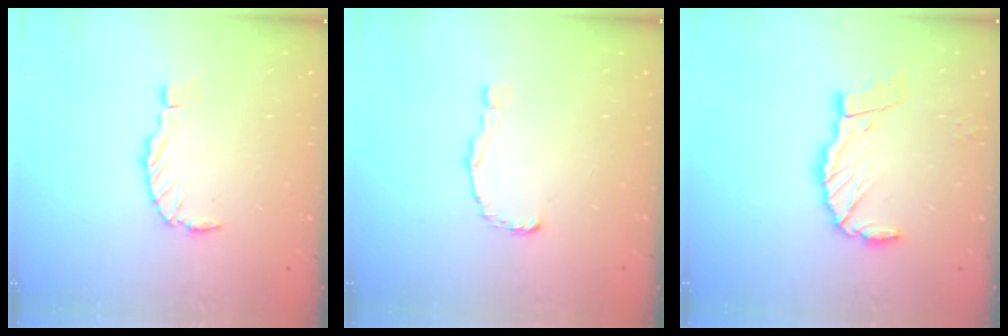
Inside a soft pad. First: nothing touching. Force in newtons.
{"total": 1.5, "press": 1.5, "slide": 0.1}
{"total": 10.9, "press": 10.8, "slide": 1.2}